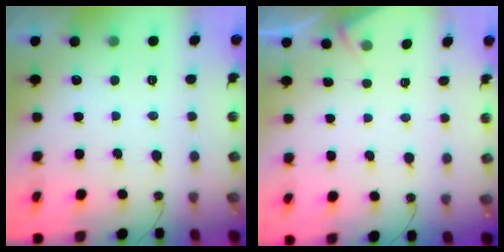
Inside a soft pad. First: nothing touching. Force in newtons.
{"total": 2.2, "press": 2.2, "slide": 0.4}